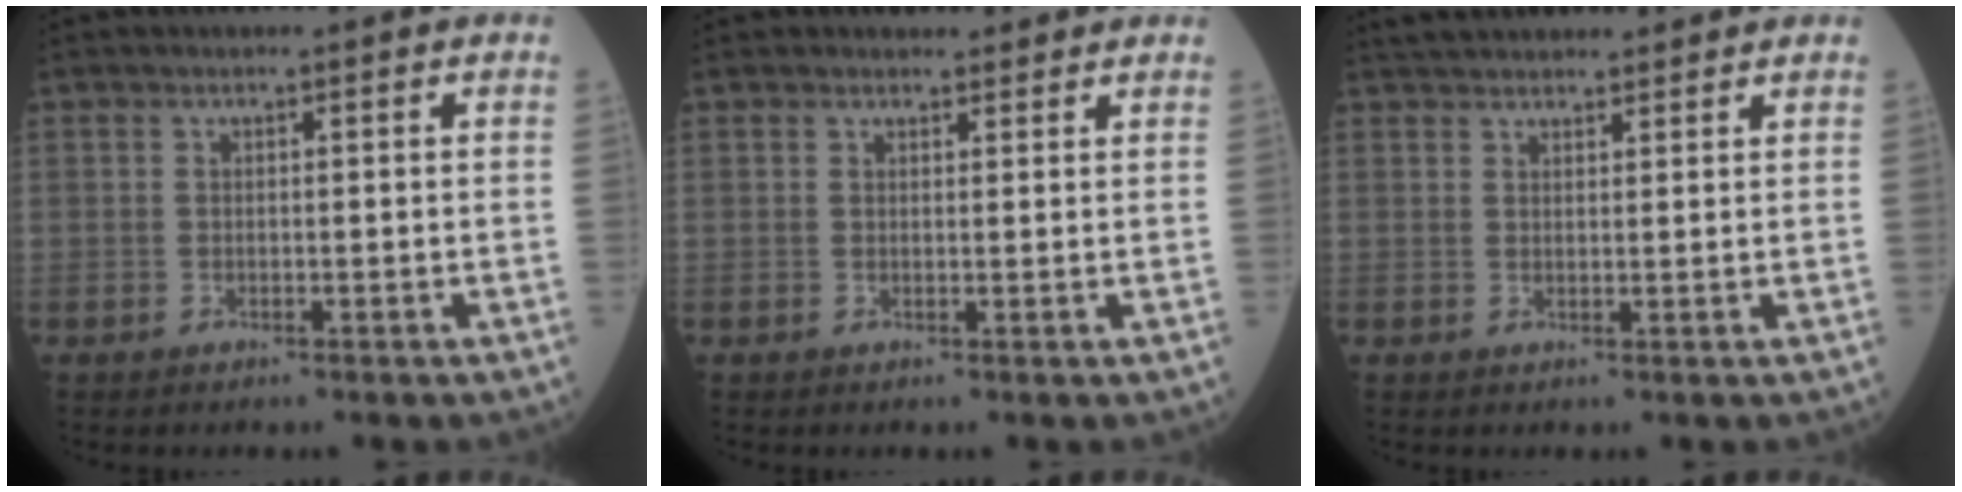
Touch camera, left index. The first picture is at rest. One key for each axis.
{"total": 2.2, "fx": 2.0, "fy": 0.8, "fz": 0.2, "tx": -0.006, "ty": 0.007, "tz": 0.027}
{"total": 8.6, "fx": 7.9, "fy": 2.0, "fz": 2.8, "tx": -0.037, "ty": 0.036, "tz": 0.116}